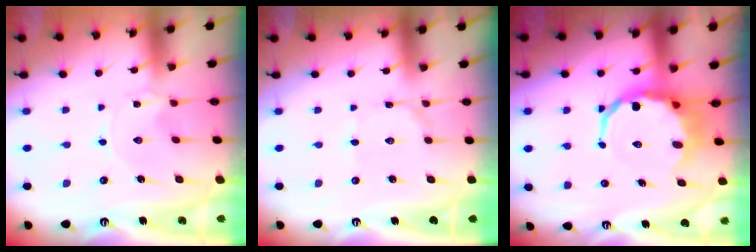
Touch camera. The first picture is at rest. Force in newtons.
{"total": 1.4, "press": 1.4, "slide": 0.1}
{"total": 9.2, "press": 8.9, "slide": 2.6}